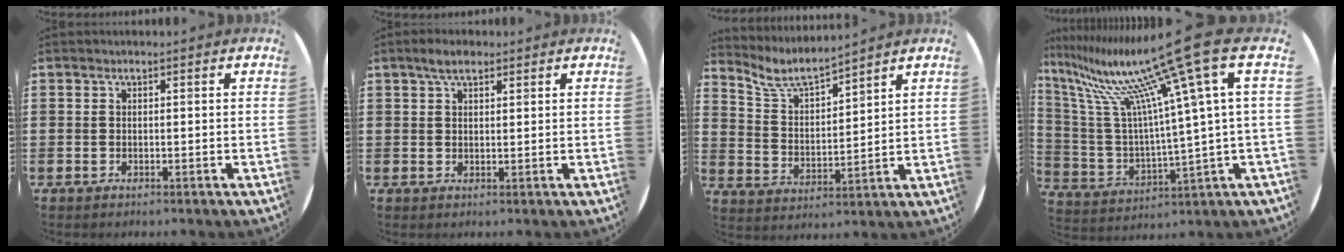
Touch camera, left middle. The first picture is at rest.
{"total": 2.9, "force": [2.2, 1.2, 1.6], "torque": [-0.026, 0.005, 0.037]}
{"total": 6.2, "force": [5.8, 0.8, 2.1], "torque": [-0.061, -0.033, 0.102]}
{"total": 19.6, "force": [13.6, 1.9, 14.0], "torque": [-0.311, -0.093, 0.214]}